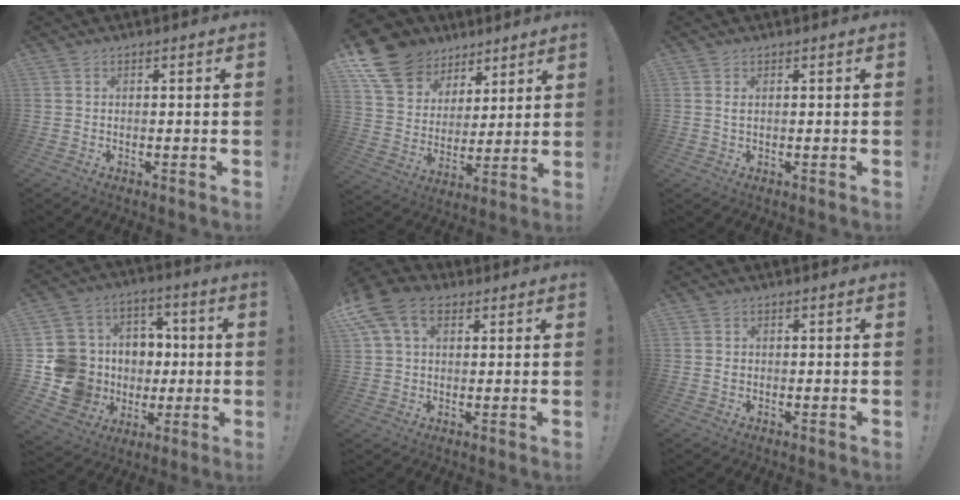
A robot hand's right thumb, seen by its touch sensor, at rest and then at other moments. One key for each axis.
{"total": 15.7, "fx": 10.2, "fy": 10.5, "fz": 5.8, "tx": -0.096, "ty": -0.065, "tz": 0.198}
{"total": 1.0, "fx": 0.1, "fy": 0.3, "fz": 1.0, "tx": -0.016, "ty": 0.000, "tz": 0.000}
{"total": 17.8, "fx": -1.3, "fy": 16.7, "fz": 6.1, "tx": -0.108, "ty": 0.013, "tz": 0.028}
{"total": 12.0, "fx": 5.1, "fy": 7.9, "fz": 7.5, "tx": -0.133, "ty": -0.009, "tz": 0.098}
{"total": 0.7, "fx": -0.2, "fy": 0.6, "fz": 0.3, "tx": 0.001, "ty": -0.001, "tz": -0.004}